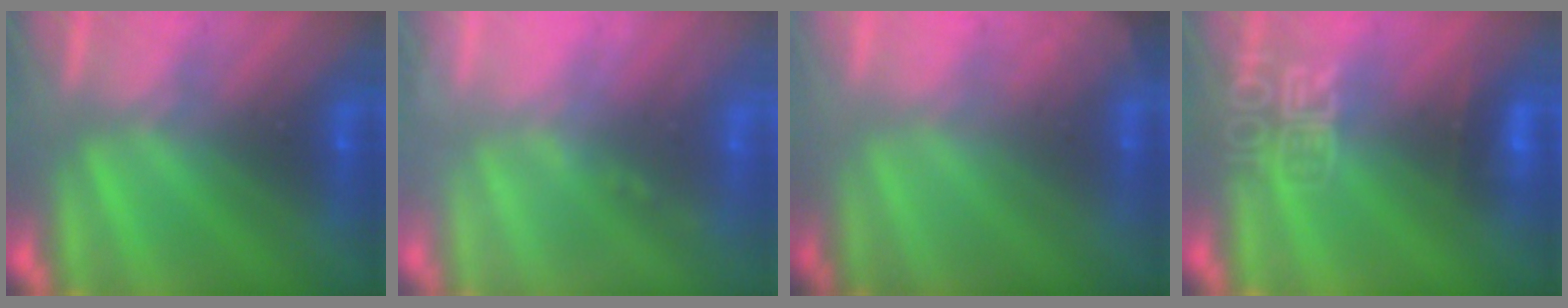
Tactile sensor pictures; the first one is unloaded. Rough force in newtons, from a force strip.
{"total": 2.3}
{"total": 1.9}
{"total": 7.4}